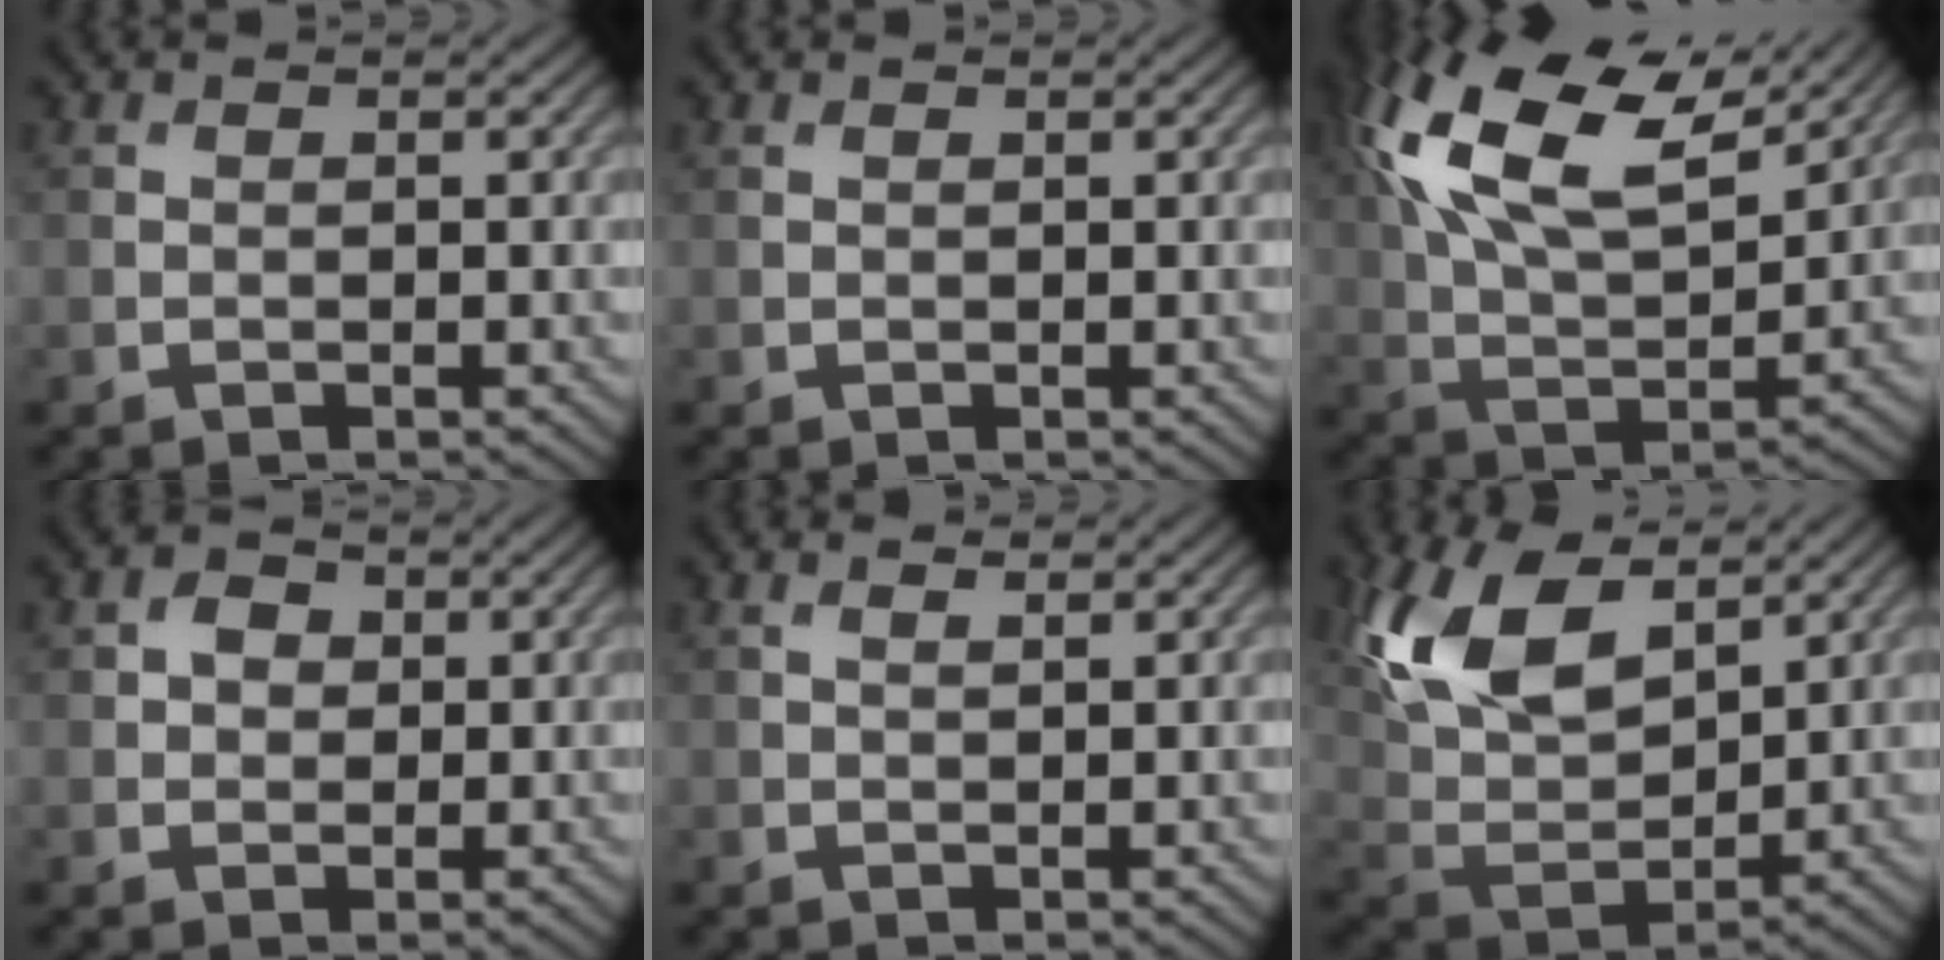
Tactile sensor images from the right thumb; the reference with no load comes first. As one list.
[{"total": 0.0}, {"total": 17.2, "force": [8.2, 8.3, 12.6], "torque": [-0.282, 0.024, 0.139]}, {"total": 2.6, "force": [0.6, 2.2, 1.2], "torque": [-0.022, 0.003, 0.002]}, {"total": 1.1, "force": [0.8, 0.2, 0.8], "torque": [-0.017, -0.001, 0.016]}, {"total": 13.2, "force": [6.7, 6.6, 9.2], "torque": [-0.212, 0.014, 0.129]}]